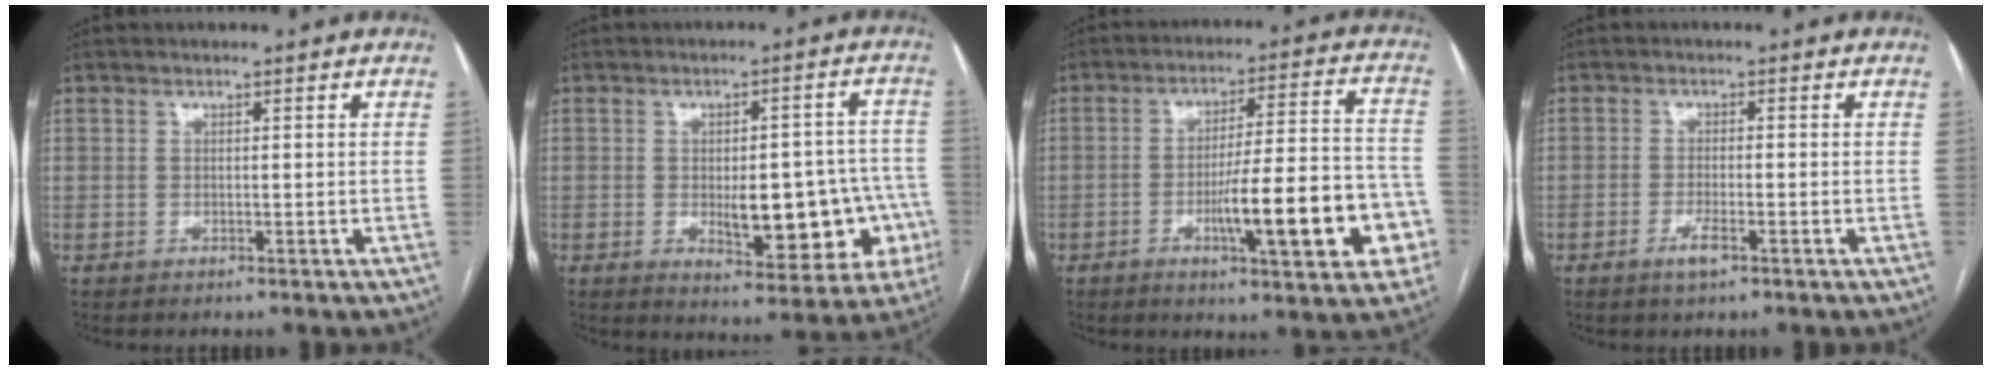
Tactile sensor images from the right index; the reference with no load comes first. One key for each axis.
{"total": 13.6, "fx": -3.5, "fy": 5.7, "fz": 11.9, "tx": -0.128, "ty": 0.025, "tz": -0.030}
{"total": 16.1, "fx": -5.7, "fy": 2.6, "fz": 14.8, "tx": -0.207, "ty": 0.018, "tz": -0.075}
{"total": 2.8, "fx": -1.6, "fy": 0.5, "fz": 2.3, "tx": -0.045, "ty": -0.002, "tz": -0.029}